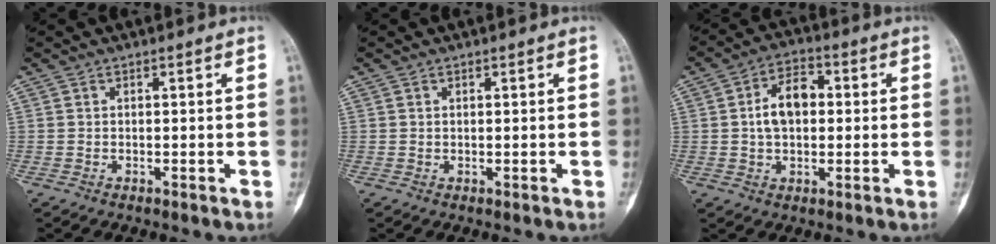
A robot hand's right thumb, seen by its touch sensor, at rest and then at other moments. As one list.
[{"total": 0.0}, {"total": 8.4, "force": [0.6, 5.5, 6.3], "torque": [-0.090, 0.023, 0.005]}]